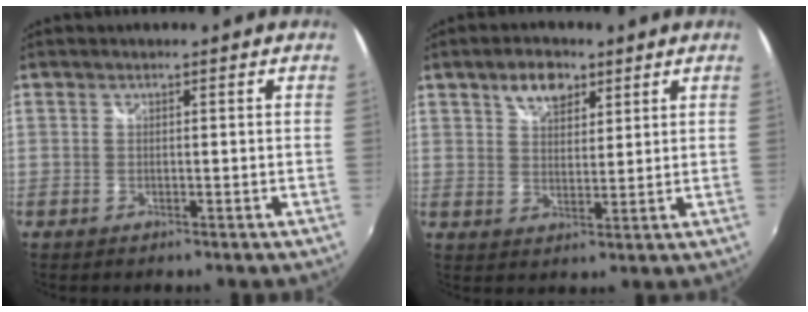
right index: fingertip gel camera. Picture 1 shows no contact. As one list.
[{"total": 6.3, "force": [3.9, 3.6, 3.5], "torque": [-0.054, 0.012, 0.067]}]